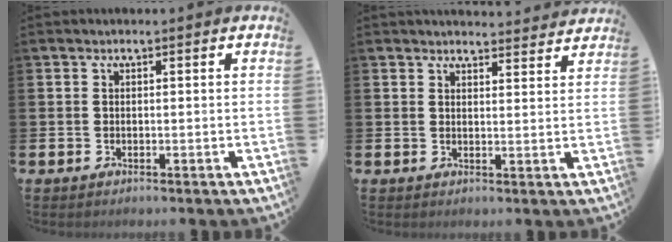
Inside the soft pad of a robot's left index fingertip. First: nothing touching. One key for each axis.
{"total": 3.4, "fx": 3.4, "fy": 0.5, "fz": 0.0, "tx": 0.003, "ty": -0.023, "tz": 0.060}